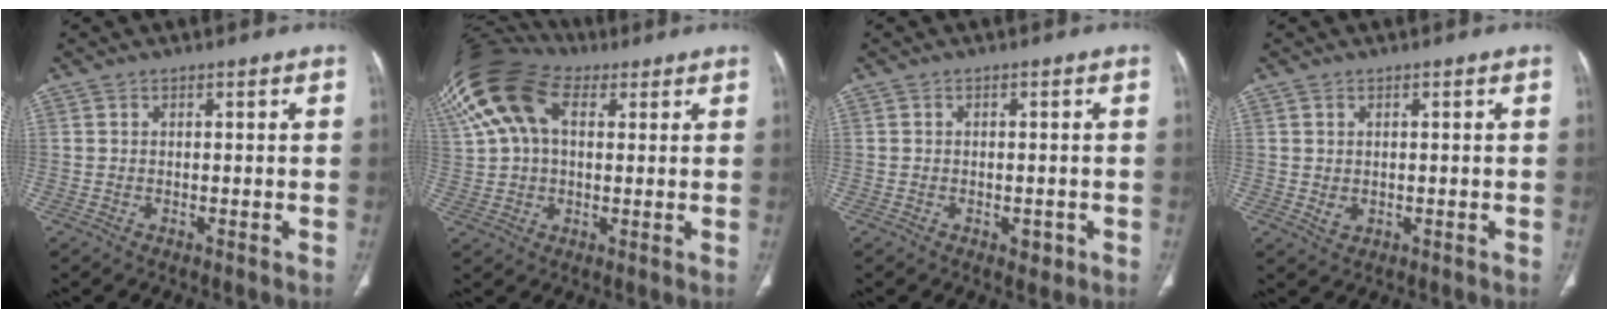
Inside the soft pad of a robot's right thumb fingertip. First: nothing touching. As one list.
[{"total": 19.8, "force": [8.5, 12.0, 13.2], "torque": [-0.311, 0.044, 0.156]}, {"total": 2.1, "force": [-0.9, 1.3, 1.4], "torque": [-0.010, 0.001, -0.007]}, {"total": 1.9, "force": [0.0, 1.5, 1.2], "torque": [-0.020, -0.003, 0.008]}]